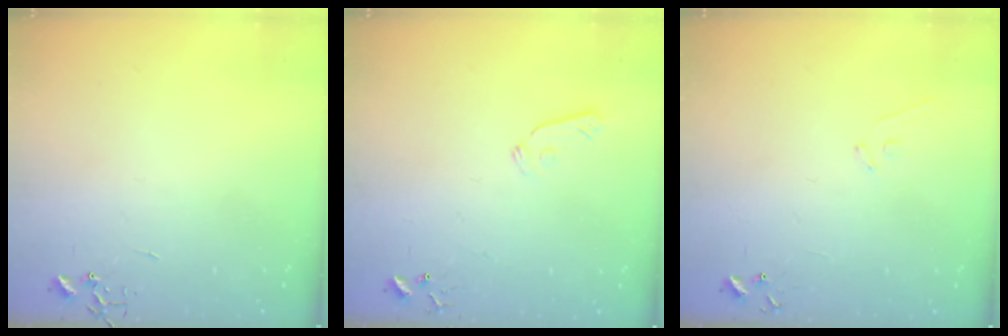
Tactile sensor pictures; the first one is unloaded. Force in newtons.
{"total": 5.9, "press": 5.8, "slide": 0.6}
{"total": 7.4, "press": 7.3, "slide": 0.6}